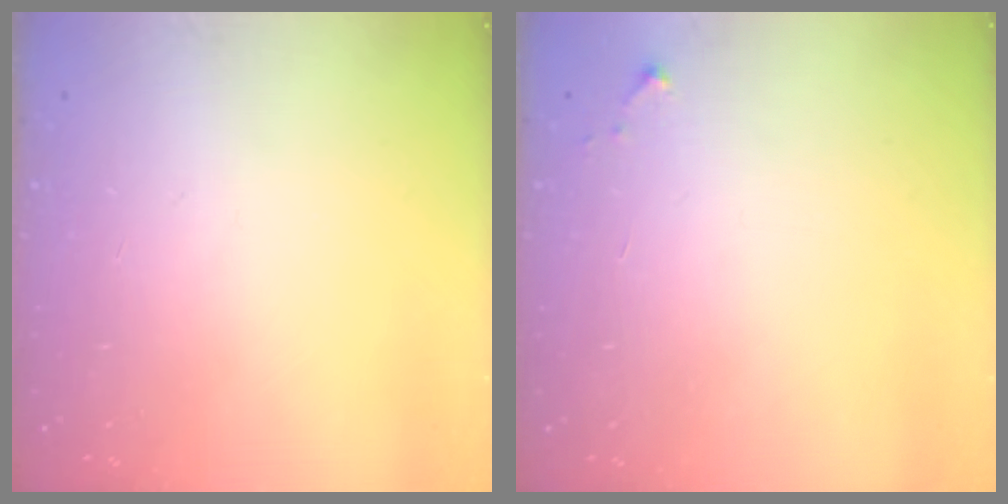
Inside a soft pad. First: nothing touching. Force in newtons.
{"total": 2.6, "press": 2.6, "slide": 0.4}